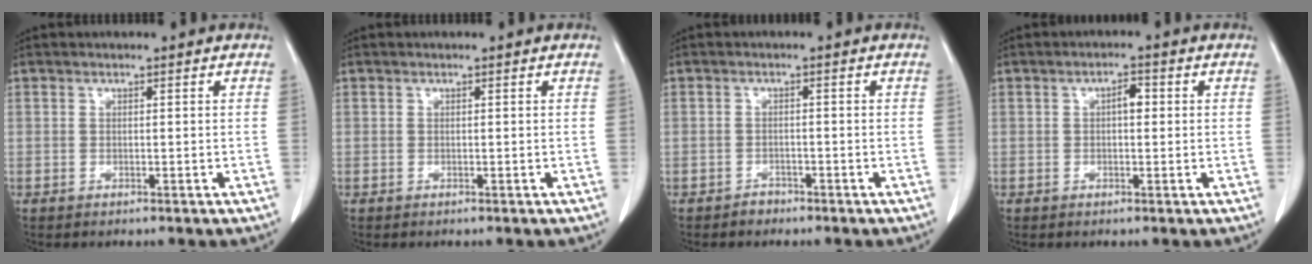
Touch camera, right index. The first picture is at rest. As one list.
[{"total": 0.0}, {"total": 1.4, "force": [-1.1, 0.8, 0.0], "torque": [0.000, 0.004, -0.020]}, {"total": 2.2, "force": [0.3, 1.0, 2.0], "torque": [-0.028, 0.007, 0.002]}]